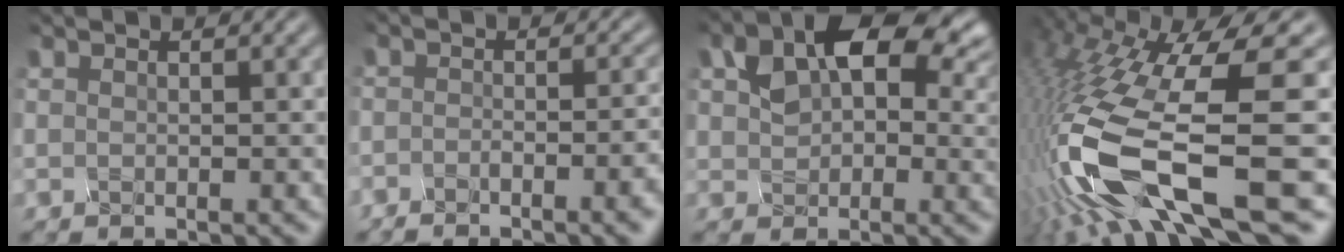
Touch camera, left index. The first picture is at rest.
{"total": 4.5, "force": [-3.7, 0.8, 2.3], "torque": [-0.019, 0.001, -0.031]}
{"total": 7.1, "force": [2.1, 4.5, 5.1], "torque": [-0.105, 0.012, 0.053]}
{"total": 15.4, "force": [-4.5, 3.6, 14.3], "torque": [-0.318, -0.013, -0.044]}